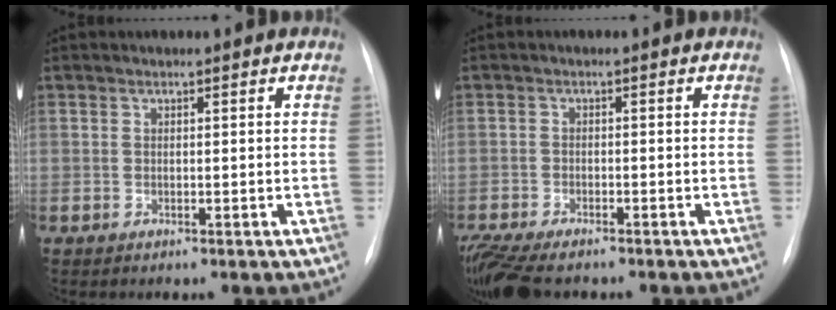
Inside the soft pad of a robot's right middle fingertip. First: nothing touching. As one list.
[{"total": 10.8, "force": [-8.5, 3.4, 5.6], "torque": [-0.117, -0.015, -0.136]}]